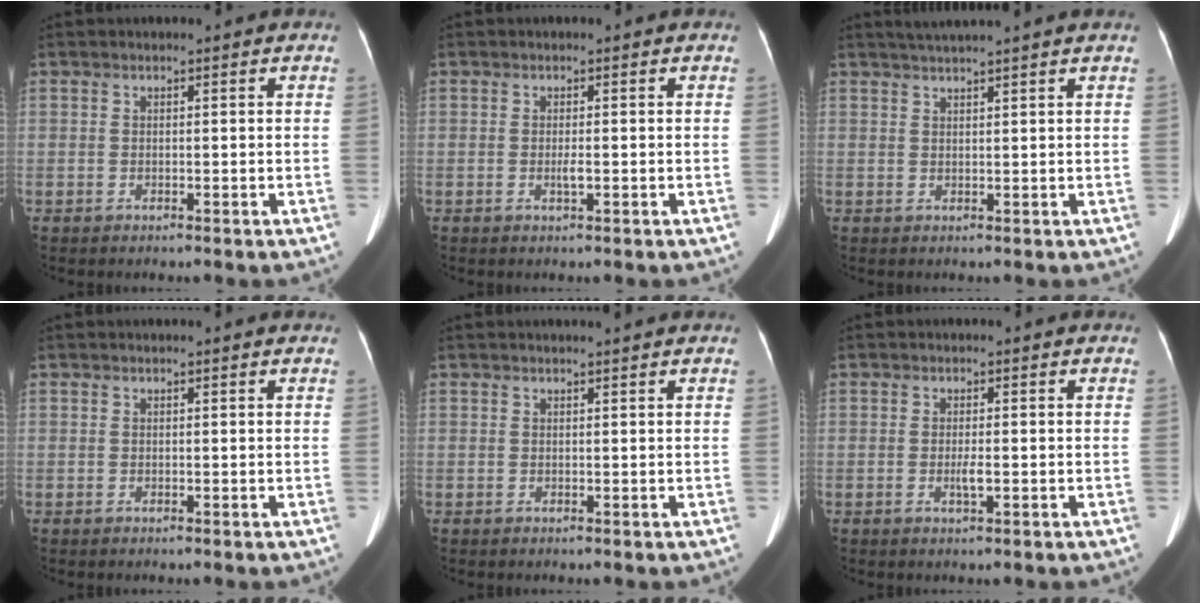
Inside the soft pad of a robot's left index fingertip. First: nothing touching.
{"total": 1.1, "force": [-0.2, 0.2, 1.1], "torque": [-0.024, -0.003, -0.003]}
{"total": 4.3, "force": [3.7, -1.1, 1.9], "torque": [-0.029, 0.023, 0.060]}
{"total": 0.6, "force": [0.6, 0.0, 0.2], "torque": [-0.003, 0.003, 0.006]}
{"total": 1.3, "force": [1.2, -0.4, 0.4], "torque": [-0.011, 0.002, 0.021]}
{"total": 1.6, "force": [-0.4, 0.2, 1.5], "torque": [-0.032, -0.003, -0.005]}